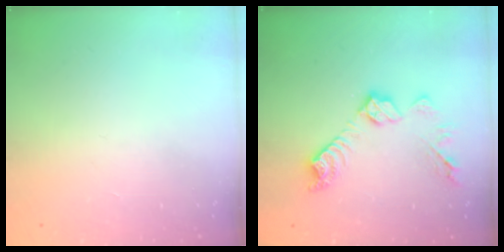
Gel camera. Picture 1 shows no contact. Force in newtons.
{"total": 10.7, "press": 10.7, "slide": 0.4}